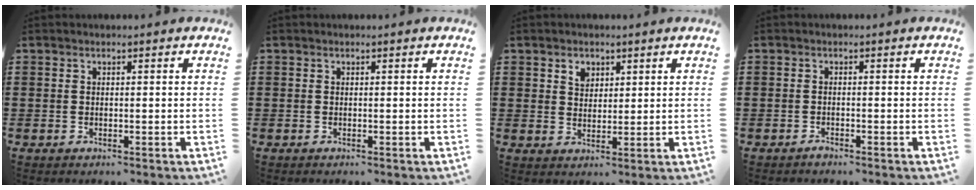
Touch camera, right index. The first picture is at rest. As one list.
[{"total": 0.0}, {"total": 2.8, "force": [1.7, 2.0, 0.9], "torque": [-0.017, 0.004, 0.028]}, {"total": 0.8, "force": [-0.7, 0.2, 0.3], "torque": [-0.008, -0.002, -0.014]}]